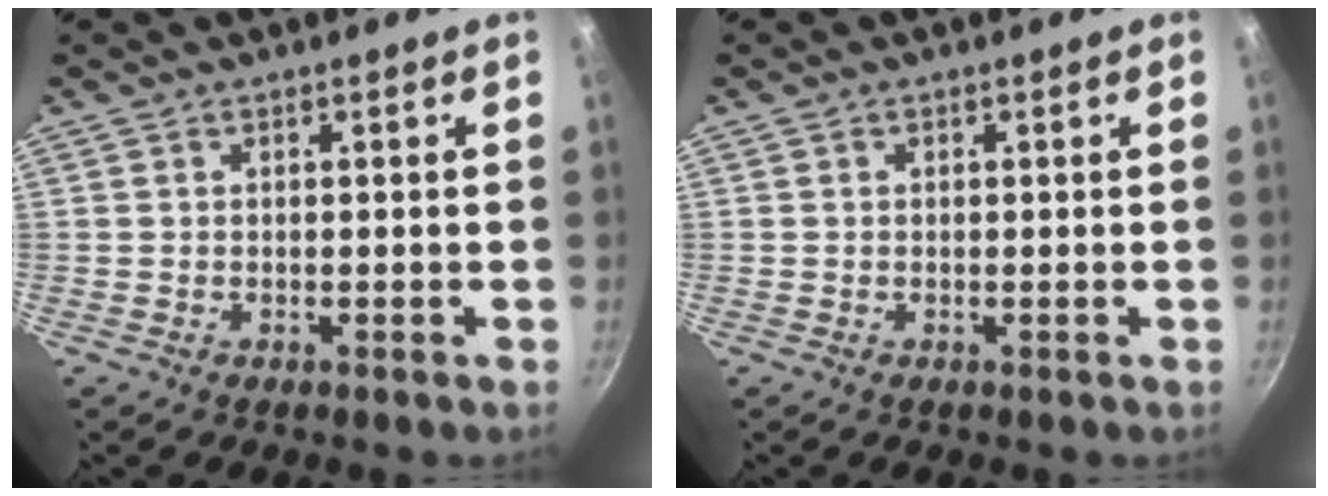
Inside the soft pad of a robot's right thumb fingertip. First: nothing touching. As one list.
[{"total": 0.0}]